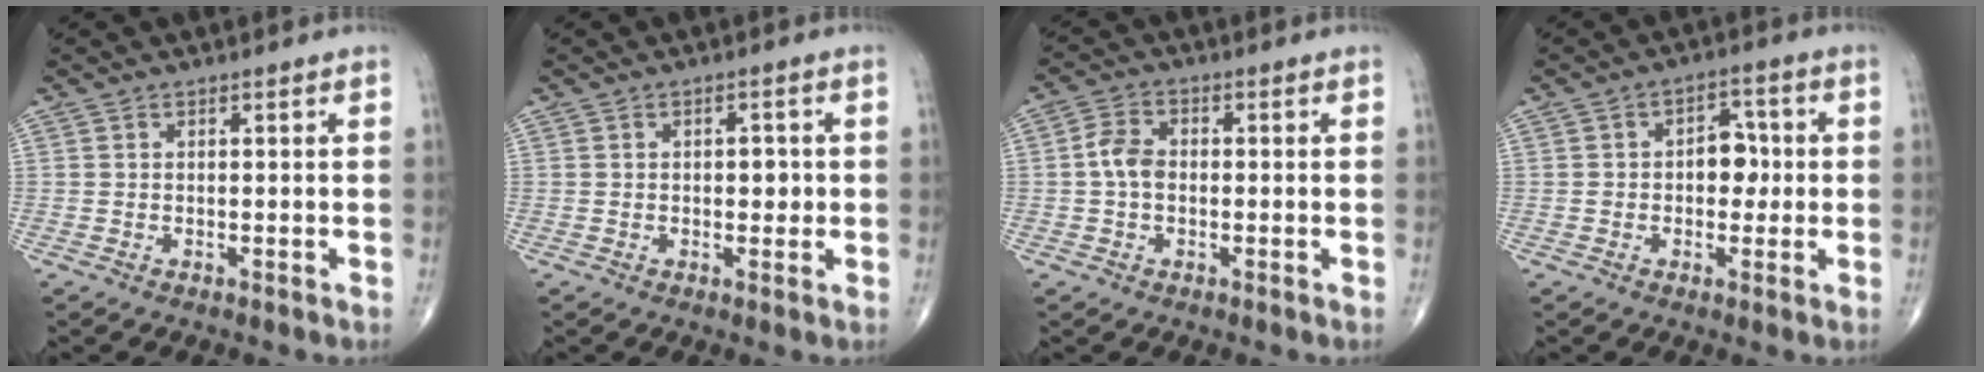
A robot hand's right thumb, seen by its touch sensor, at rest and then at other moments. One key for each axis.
{"total": 2.9, "fx": 0.1, "fy": 1.7, "fz": 2.3, "tx": -0.020, "ty": 0.002, "tz": -0.001}
{"total": 4.7, "fx": -0.3, "fy": 3.2, "fz": 3.4, "tx": -0.064, "ty": 0.014, "tz": -0.014}
{"total": 6.1, "fx": 0.1, "fy": 4.2, "fz": 4.4, "tx": -0.031, "ty": 0.014, "tz": -0.005}